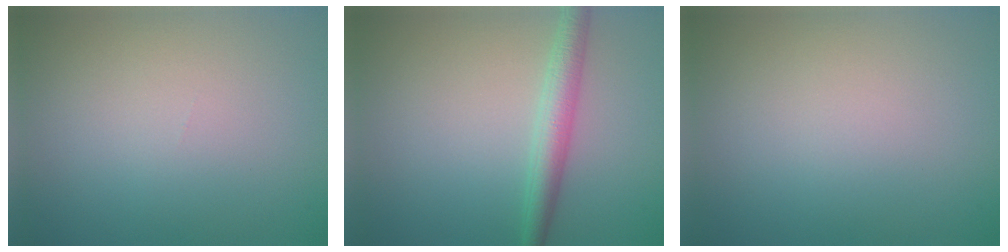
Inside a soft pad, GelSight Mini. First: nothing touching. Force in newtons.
{"total": 3.0, "press": 3.0, "slide": 0.1}
{"total": 0.0}